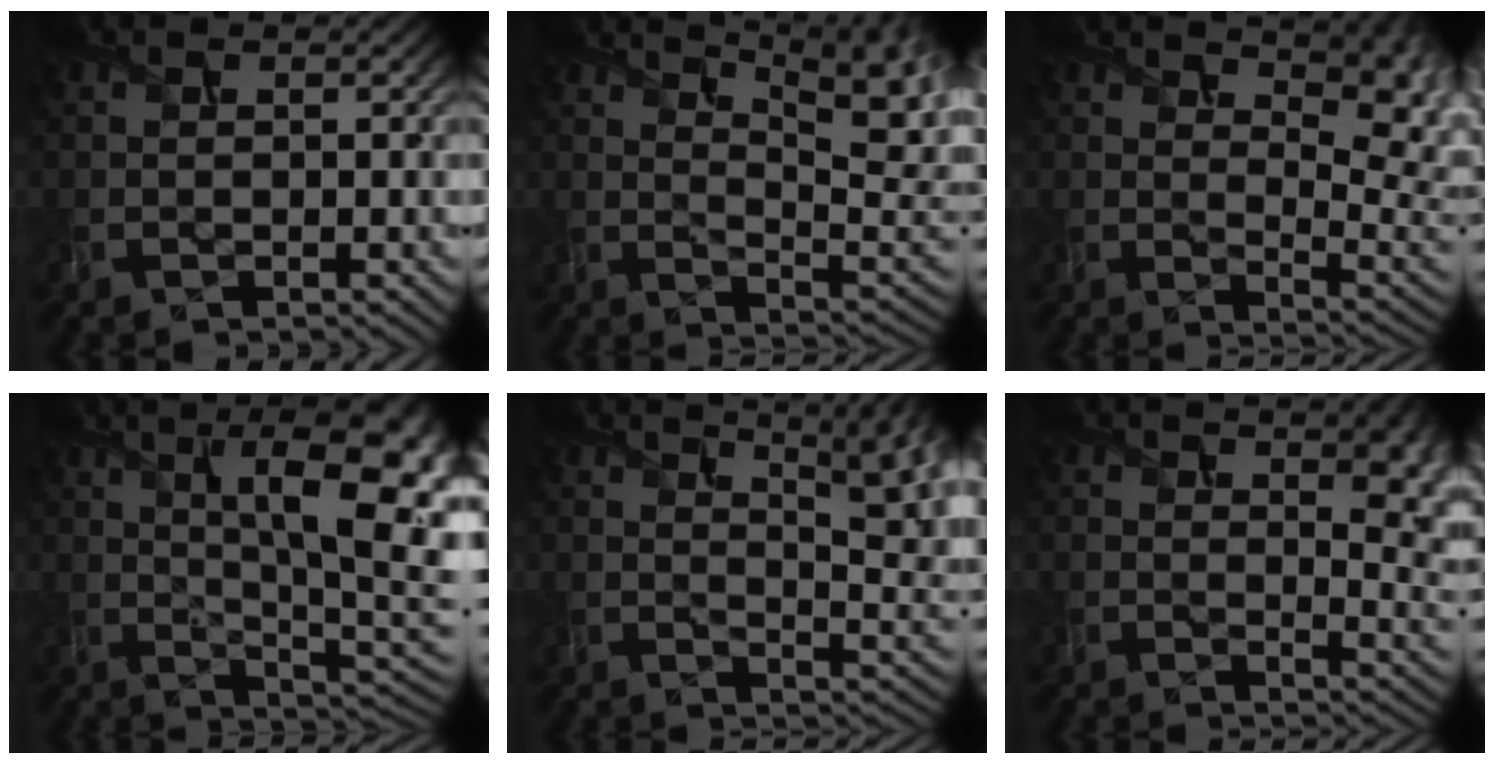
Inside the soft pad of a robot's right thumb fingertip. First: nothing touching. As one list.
[{"total": 15.2, "force": [7.4, 5.9, 11.8], "torque": [-0.170, 0.038, 0.122]}, {"total": 11.6, "force": [5.5, 5.0, 8.9], "torque": [-0.119, 0.011, 0.078]}, {"total": 16.7, "force": [4.8, 5.7, 14.9], "torque": [-0.198, 0.026, 0.074]}, {"total": 15.4, "force": [6.6, 6.2, 12.4], "torque": [-0.179, 0.041, 0.109]}, {"total": 11.1, "force": [3.4, 4.8, 9.5], "torque": [-0.116, 0.015, 0.053]}]